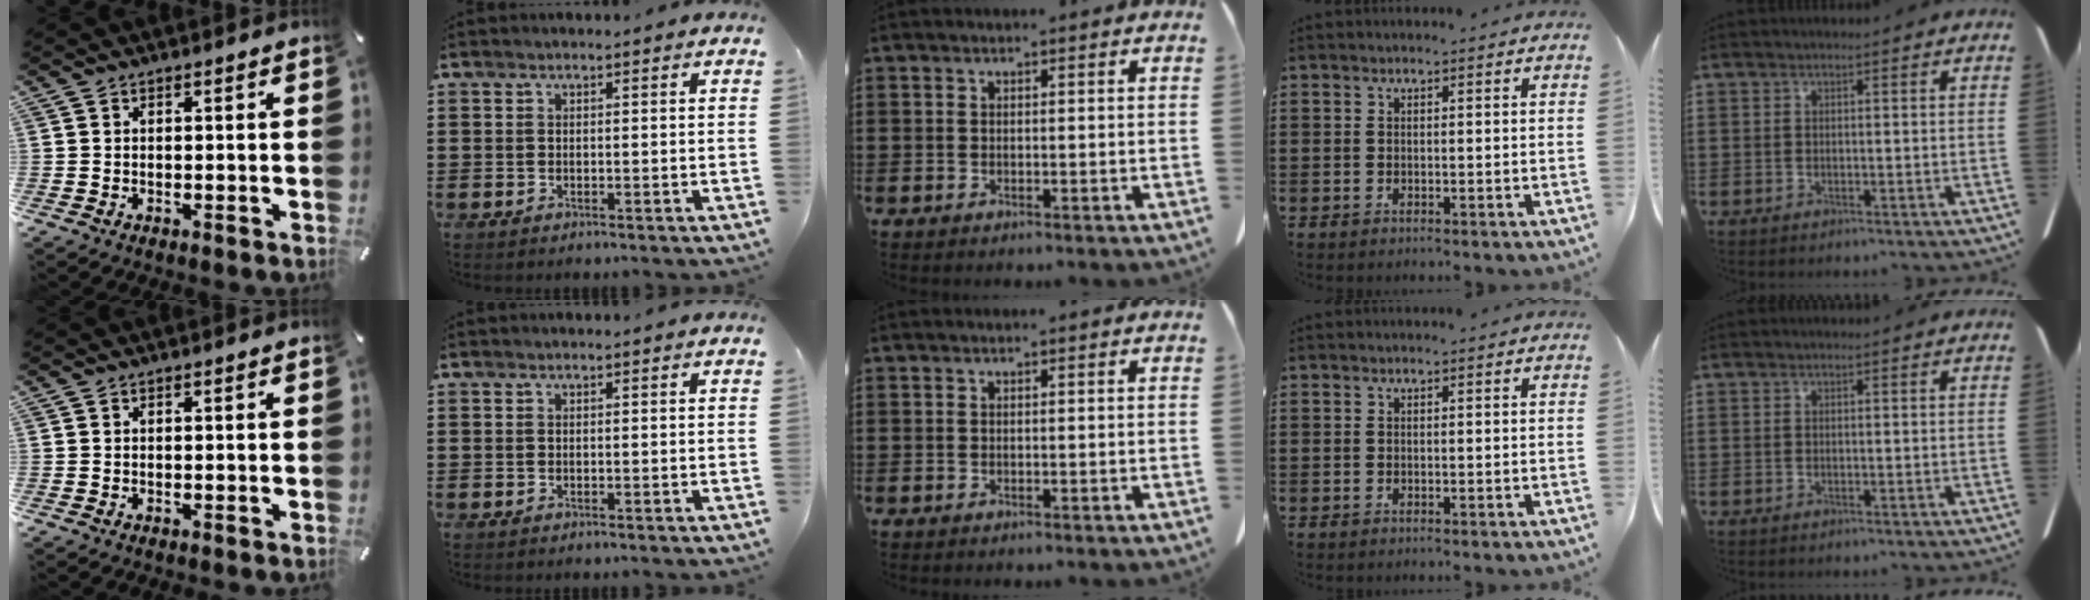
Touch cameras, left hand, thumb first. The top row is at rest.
{}